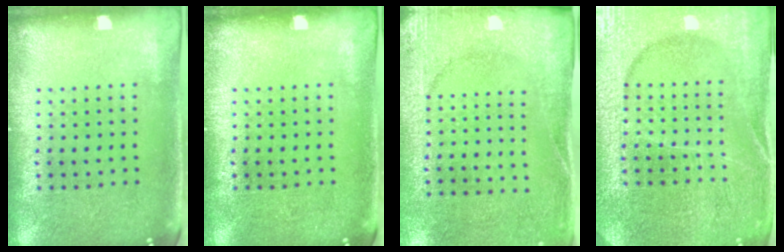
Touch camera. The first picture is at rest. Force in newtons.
{"total": 0.0}
{"total": 2.7, "press": 2.3, "slide": 1.3}
{"total": 4.2, "press": 4.0, "slide": 1.3}